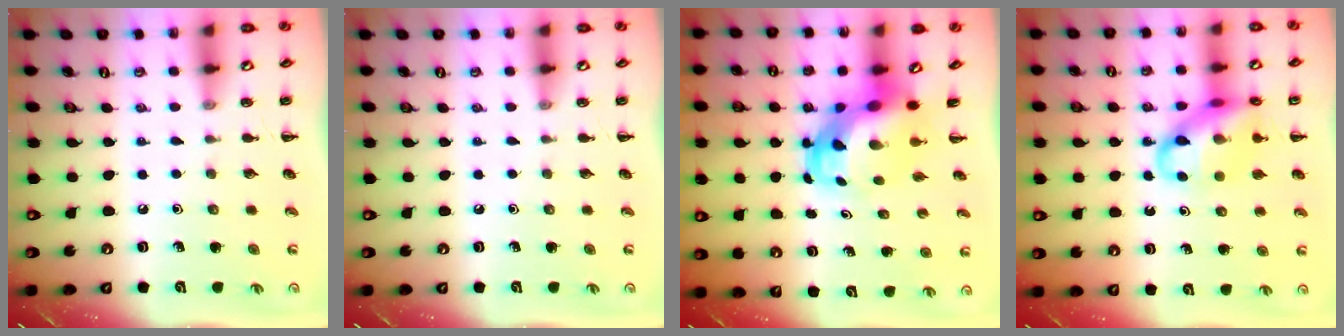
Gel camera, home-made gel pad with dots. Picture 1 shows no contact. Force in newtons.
{"total": 0.0}
{"total": 5.4, "press": 5.1, "slide": 1.8}
{"total": 15.7, "press": 15.5, "slide": 2.6}